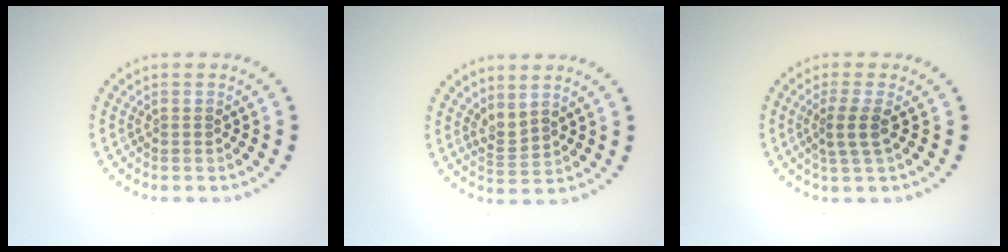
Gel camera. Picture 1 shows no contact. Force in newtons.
{"total": 1.8, "press": 1.3, "slide": 1.3}
{"total": 2.2, "press": 1.8, "slide": 1.3}